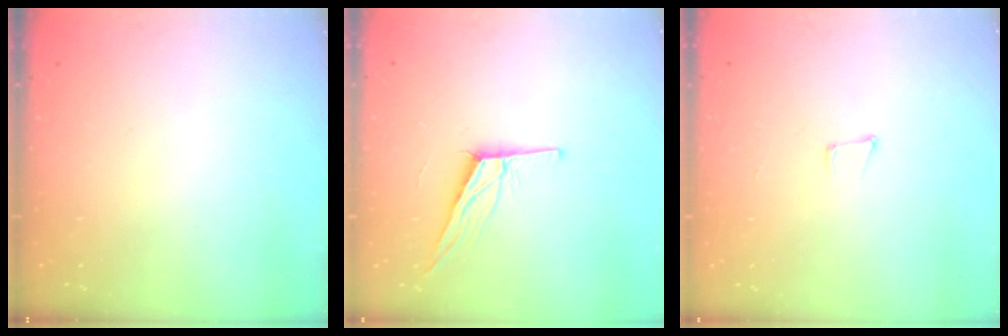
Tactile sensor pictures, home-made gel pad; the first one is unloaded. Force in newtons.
{"total": 10.8, "press": 10.4, "slide": 2.7}
{"total": 5.0, "press": 4.2, "slide": 2.7}